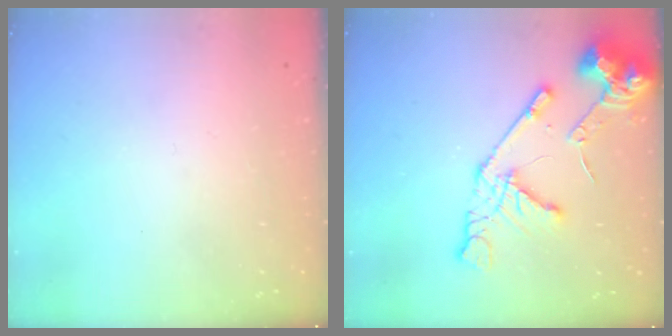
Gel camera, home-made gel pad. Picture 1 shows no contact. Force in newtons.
{"total": 14.8, "press": 14.7, "slide": 1.9}